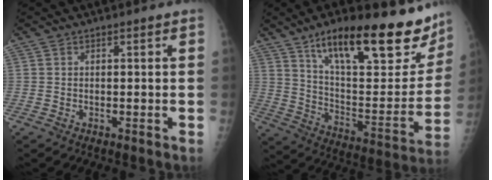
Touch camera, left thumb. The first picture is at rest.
{"total": 28.4, "force": [19.4, 9.1, 18.7], "torque": [-0.233, -0.068, 0.297]}